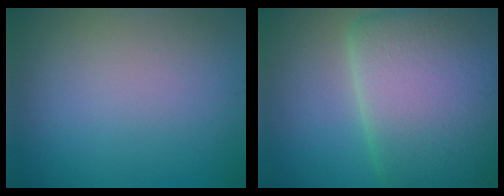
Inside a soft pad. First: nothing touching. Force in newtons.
{"total": 14.6, "press": 14.6, "slide": 0.3}